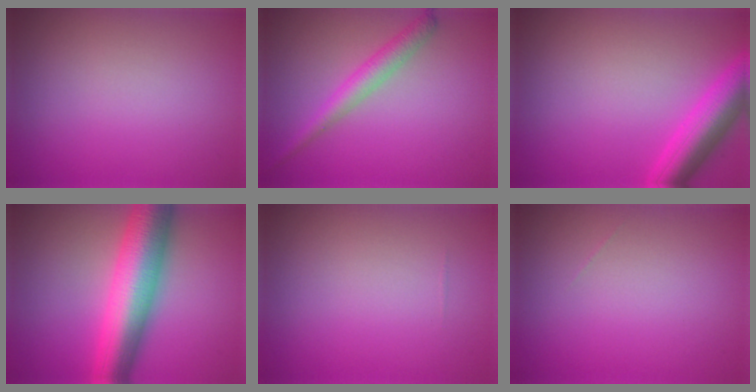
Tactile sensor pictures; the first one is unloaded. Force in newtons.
{"total": 2.7, "press": 2.7, "slide": 0.1}
{"total": 5.5, "press": 5.5, "slide": 0.3}
{"total": 9.5, "press": 9.5, "slide": 0.2}
{"total": 0.0}
{"total": 0.0}